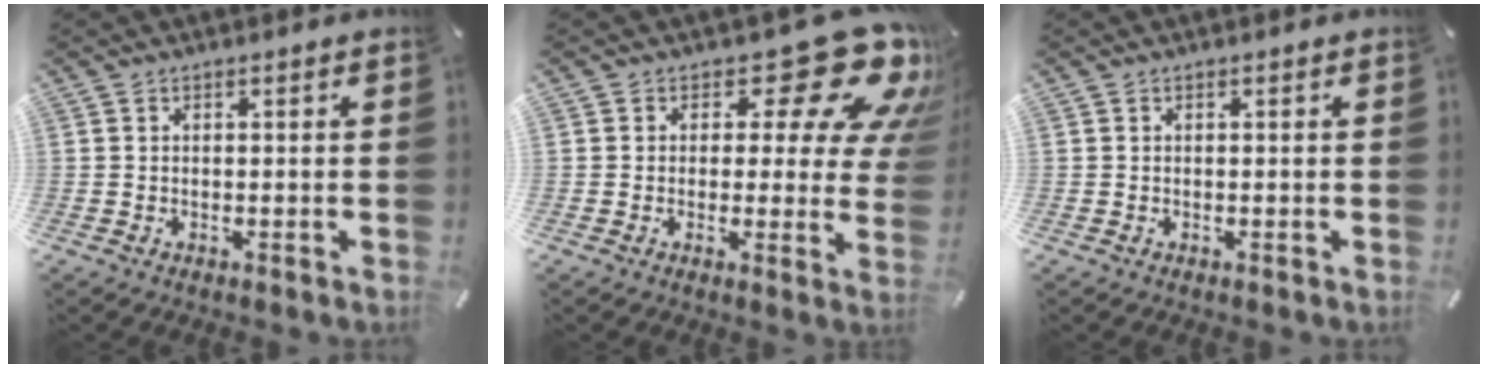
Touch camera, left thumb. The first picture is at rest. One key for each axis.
{"total": 19.1, "fx": 9.9, "fy": 8.4, "fz": 13.9, "tx": -0.170, "ty": -0.067, "tz": 0.161}
{"total": 0.0}